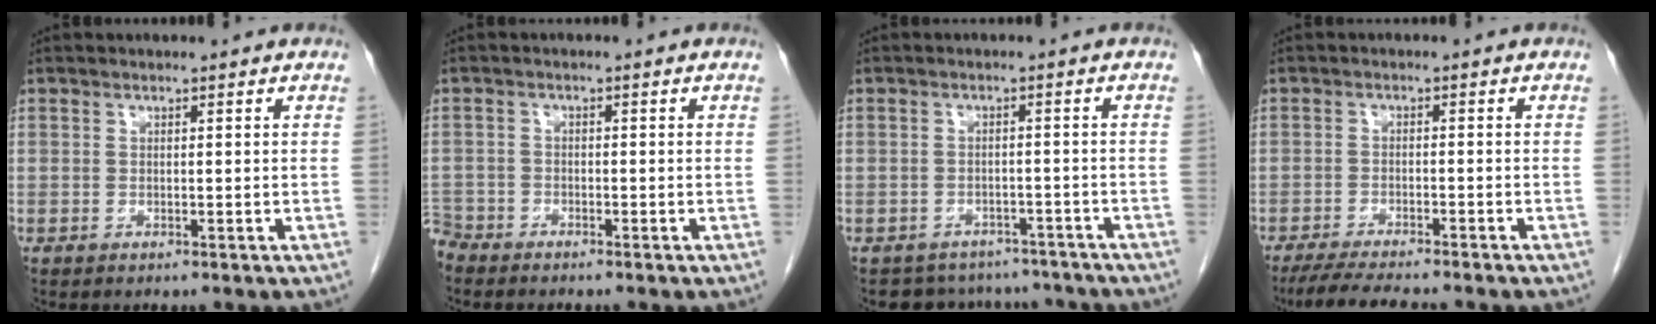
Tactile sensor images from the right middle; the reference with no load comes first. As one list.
[{"total": 3.3, "force": [-3.2, 1.0, 0.0], "torque": [0.002, -0.007, -0.063]}, {"total": 7.9, "force": [-7.2, 3.4, 0.2], "torque": [0.004, 0.021, -0.082]}, {"total": 8.2, "force": [-7.1, 0.4, 4.0], "torque": [-0.062, -0.019, -0.114]}]